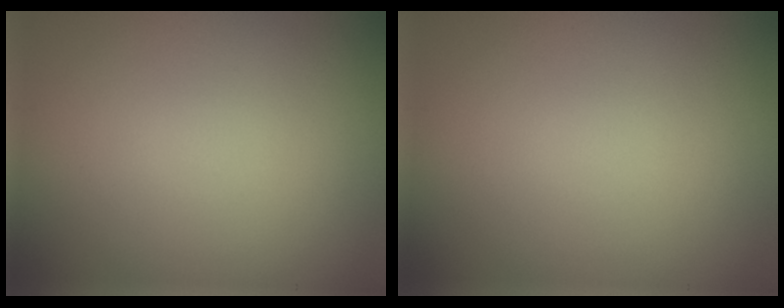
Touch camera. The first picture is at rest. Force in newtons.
{"total": 0.0}